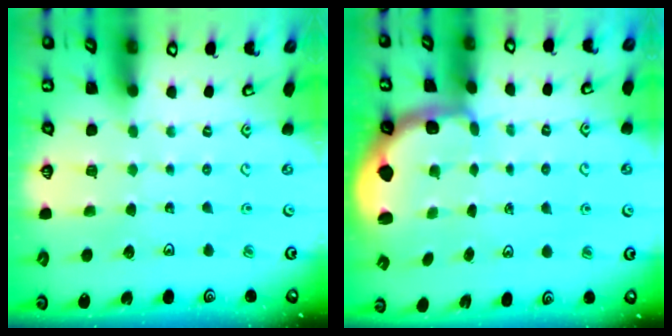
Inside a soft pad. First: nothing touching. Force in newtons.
{"total": 1.7, "press": 1.3, "slide": 1.0}